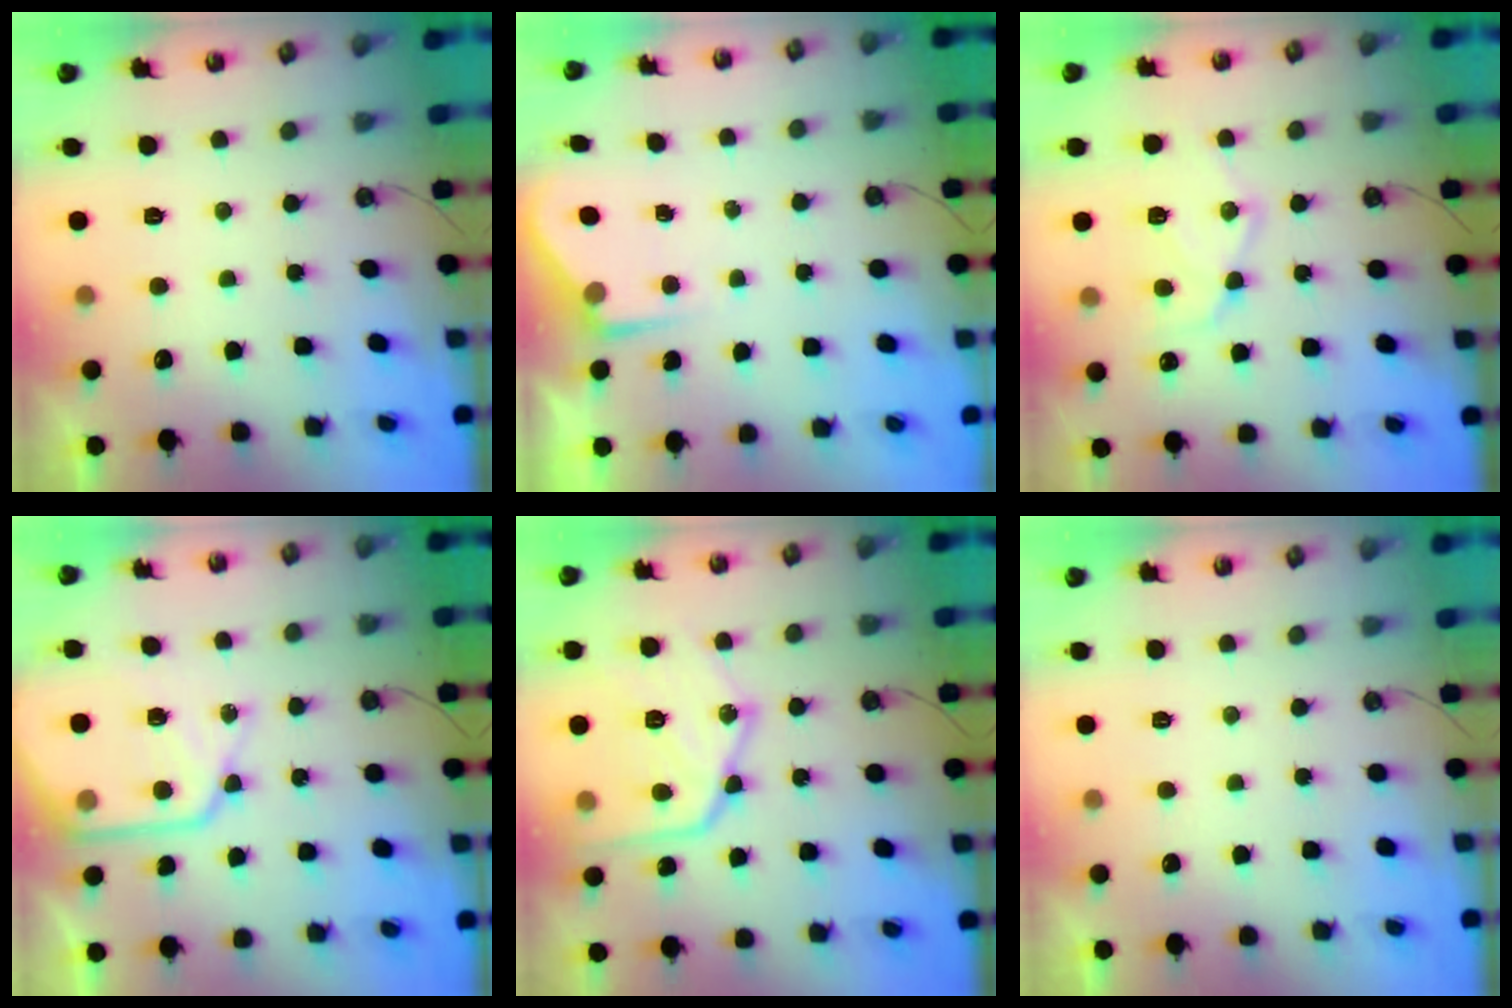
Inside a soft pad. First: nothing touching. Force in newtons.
{"total": 4.2, "press": 4.2, "slide": 0.5}
{"total": 13.7, "press": 13.7, "slide": 1.2}
{"total": 14.9, "press": 14.8, "slide": 1.5}
{"total": 21.5, "press": 21.4, "slide": 1.5}
{"total": 0.0}